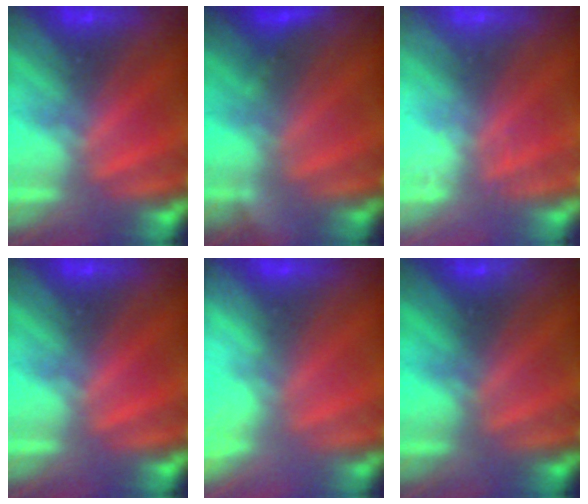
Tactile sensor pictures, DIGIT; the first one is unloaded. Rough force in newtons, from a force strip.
{"total": 2.9}
{"total": 2.5}
{"total": 0.0}
{"total": 8.4}
{"total": 2.4}